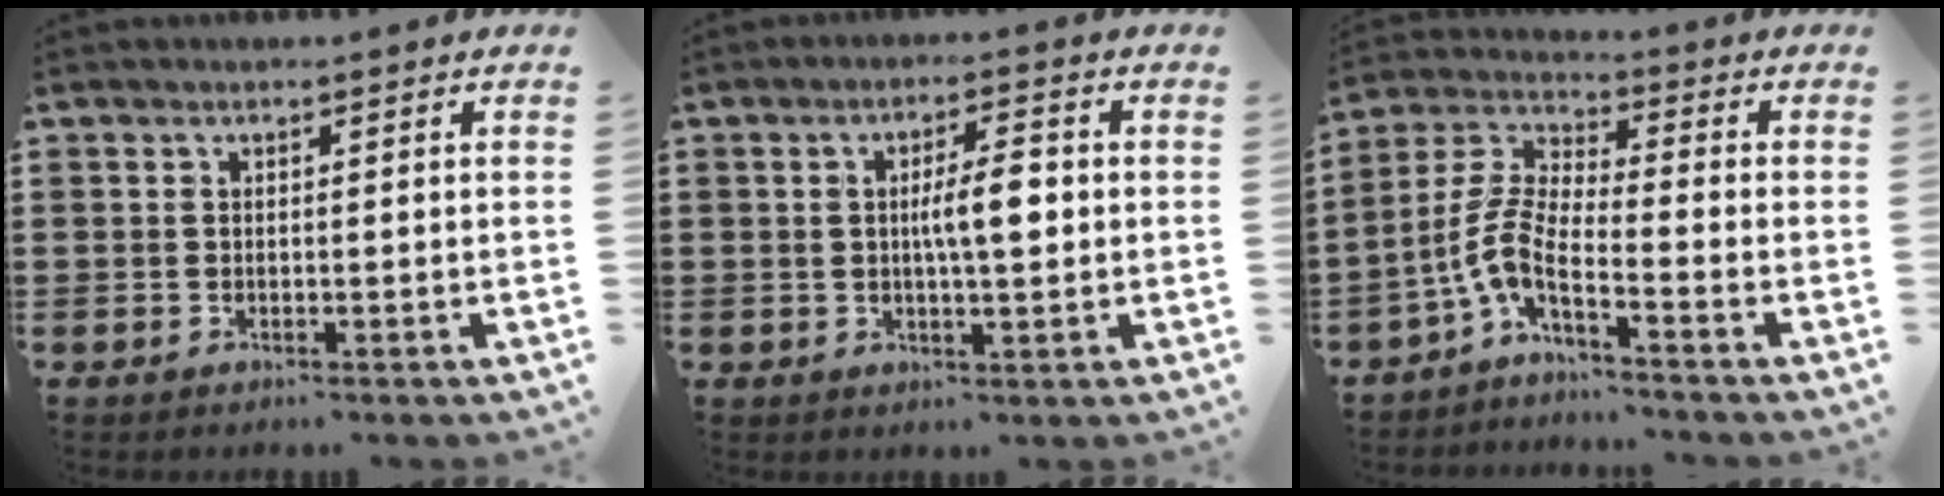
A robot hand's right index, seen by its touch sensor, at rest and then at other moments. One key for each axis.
{"total": 5.8, "fx": 0.4, "fy": 1.6, "fz": 5.6, "tx": -0.094, "ty": 0.001, "tz": 0.002}
{"total": 5.9, "fx": -3.2, "fy": 1.2, "fz": 4.8, "tx": -0.142, "ty": -0.028, "tz": -0.074}